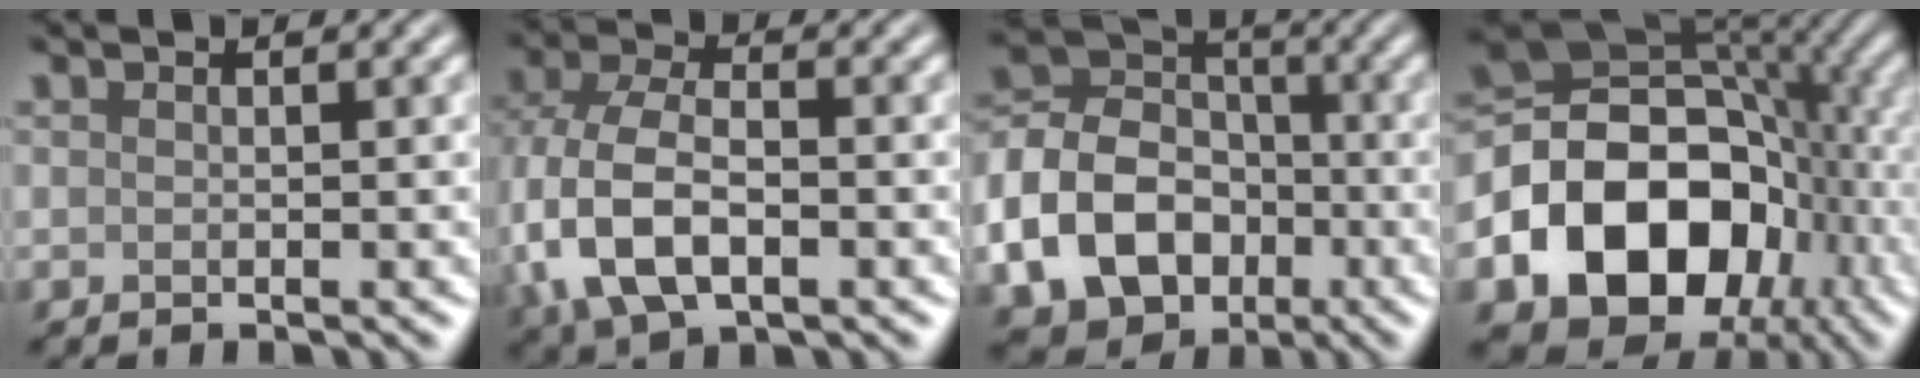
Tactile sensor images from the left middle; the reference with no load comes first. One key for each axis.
{"total": 9.0, "fx": -2.2, "fy": 5.4, "fz": 6.9, "tx": -0.166, "ty": -0.004, "tz": -0.053}
{"total": 9.8, "fx": -3.3, "fy": 7.4, "fz": 5.5, "tx": -0.109, "ty": -0.001, "tz": -0.068}
{"total": 15.6, "fx": -4.7, "fy": 11.5, "fz": 9.4, "tx": -0.165, "ty": -0.015, "tz": -0.087}